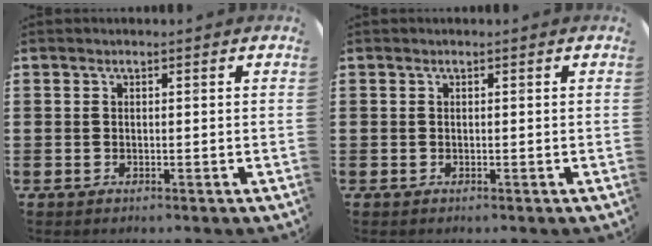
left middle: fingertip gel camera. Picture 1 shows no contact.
{"total": 0.0}